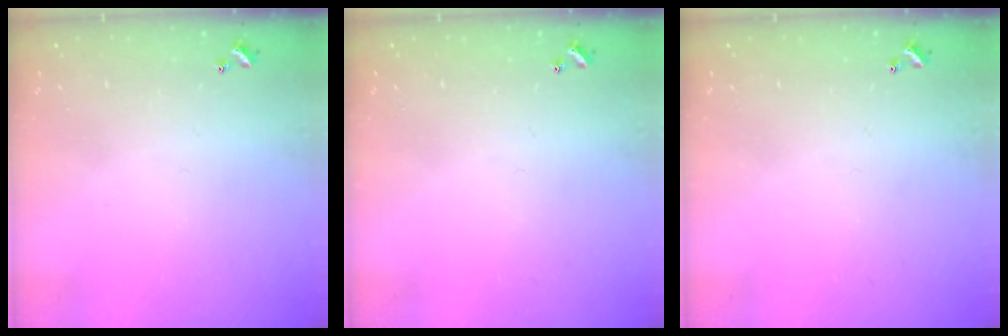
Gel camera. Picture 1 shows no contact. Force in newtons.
{"total": 0.0}
{"total": 0.0}